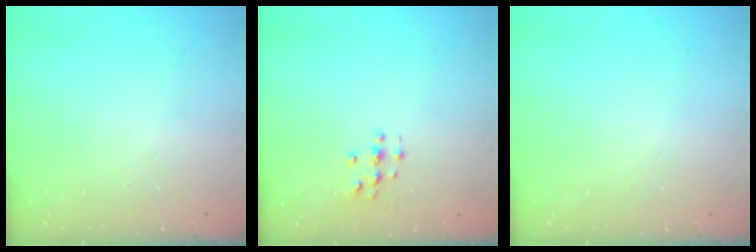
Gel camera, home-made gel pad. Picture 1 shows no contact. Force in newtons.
{"total": 2.8, "press": 2.8, "slide": 0.3}
{"total": 0.0}